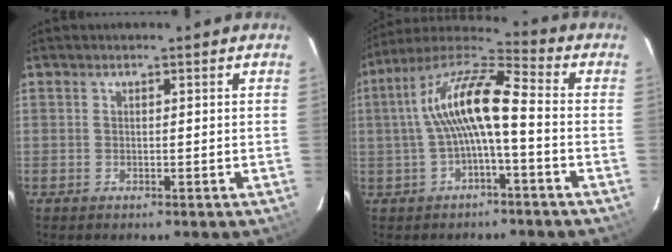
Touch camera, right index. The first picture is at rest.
{"total": 12.0, "force": [-0.9, 2.8, 11.6], "torque": [-0.230, 0.024, -0.023]}